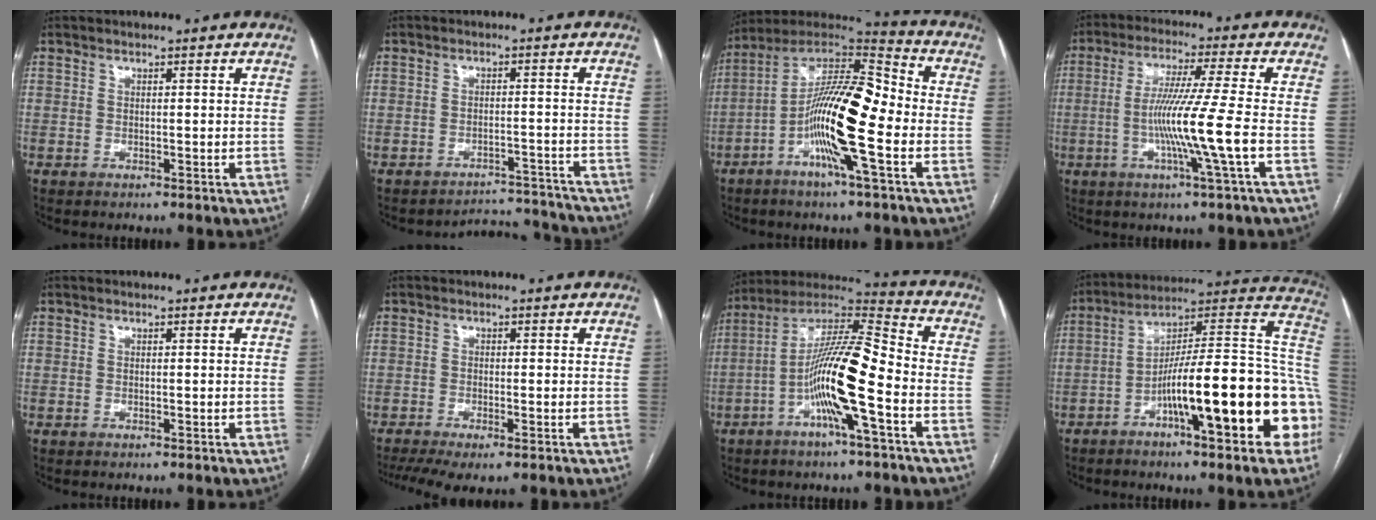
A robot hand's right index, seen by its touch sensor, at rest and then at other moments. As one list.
[{"total": 7.7, "force": [-7.4, 1.2, -1.8], "torque": [0.034, 0.036, -0.092]}, {"total": 16.7, "force": [-4.5, 2.1, 16.0], "torque": [-0.289, 0.013, -0.084]}, {"total": 10.8, "force": [-2.5, -2.1, 10.3], "torque": [-0.195, -0.013, -0.050]}, {"total": 0.0}, {"total": 6.7, "force": [-4.5, 1.5, 4.7], "torque": [-0.080, -0.014, -0.077]}, {"total": 15.5, "force": [-4.7, 1.1, 14.7], "torque": [-0.274, 0.012, -0.089]}, {"total": 22.6, "force": [-6.8, 2.8, 21.4], "torque": [-0.246, 0.030, -0.100]}]